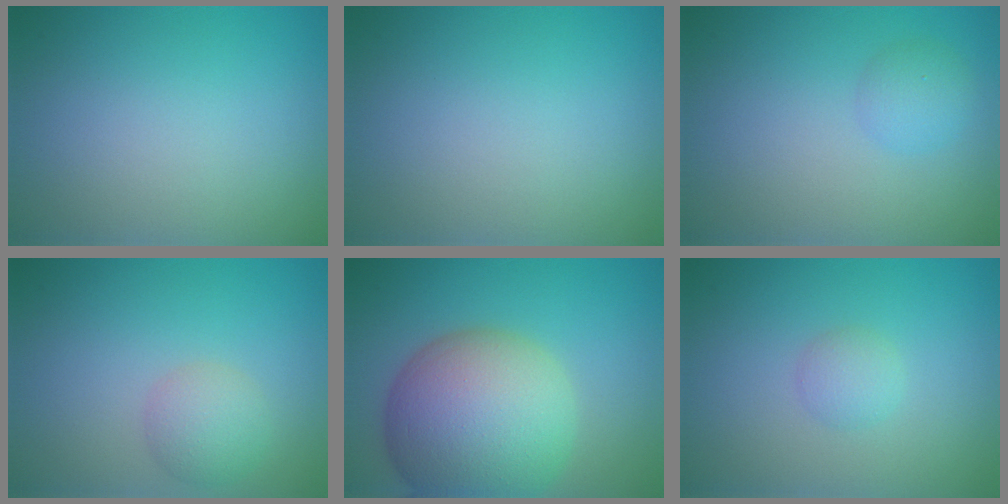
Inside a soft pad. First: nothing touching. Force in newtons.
{"total": 0.0}
{"total": 1.9, "press": 1.9, "slide": 0.1}
{"total": 2.6, "press": 2.6, "slide": 0.1}
{"total": 12.8, "press": 12.7, "slide": 0.7}
{"total": 1.4, "press": 1.4, "slide": 0.0}